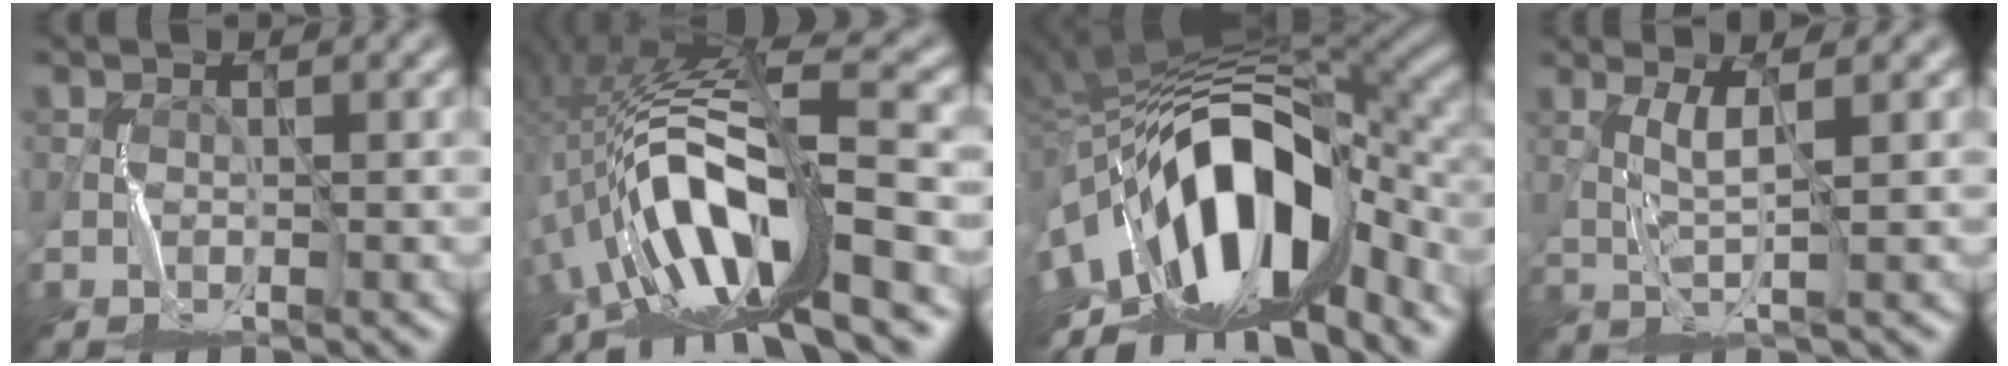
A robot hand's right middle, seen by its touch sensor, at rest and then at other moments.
{"total": 12.4, "force": [-5.5, 2.4, 10.9], "torque": [-0.196, 0.024, -0.094]}
{"total": 14.5, "force": [-4.7, 6.9, 11.9], "torque": [-0.187, 0.010, -0.084]}
{"total": 2.4, "force": [0.8, -0.6, 2.2], "torque": [-0.055, -0.002, 0.024]}